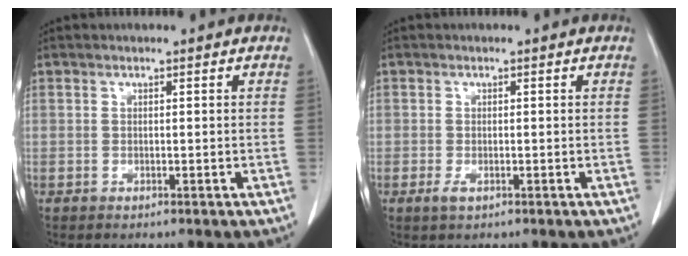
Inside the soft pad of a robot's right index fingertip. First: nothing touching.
{"total": 1.3, "force": [-0.6, 0.6, 1.0], "torque": [-0.019, -0.002, -0.004]}